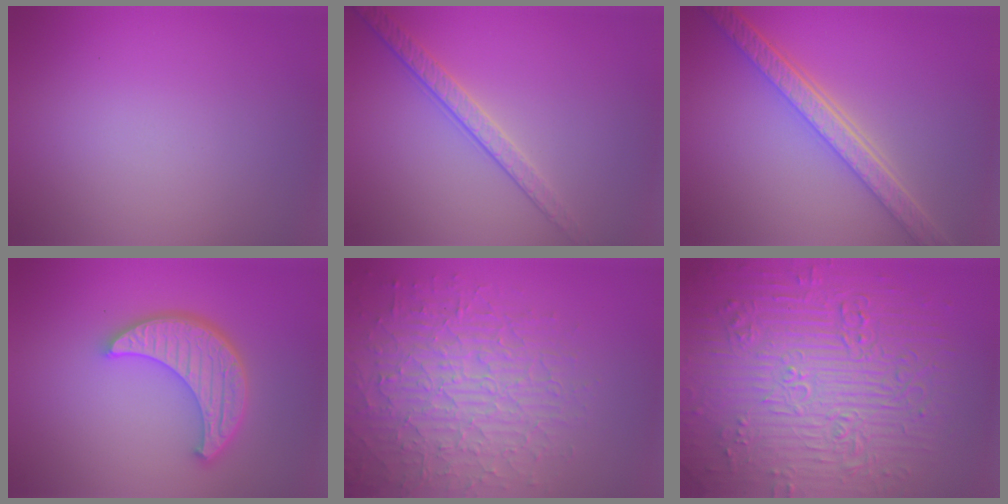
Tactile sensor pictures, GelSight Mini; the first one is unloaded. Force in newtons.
{"total": 2.4, "press": 2.0, "slide": 1.4}
{"total": 5.7, "press": 4.4, "slide": 3.6}
{"total": 5.6, "press": 4.2, "slide": 3.6}
{"total": 6.9, "press": 5.2, "slide": 4.6}
{"total": 11.9, "press": 7.8, "slide": 8.9}